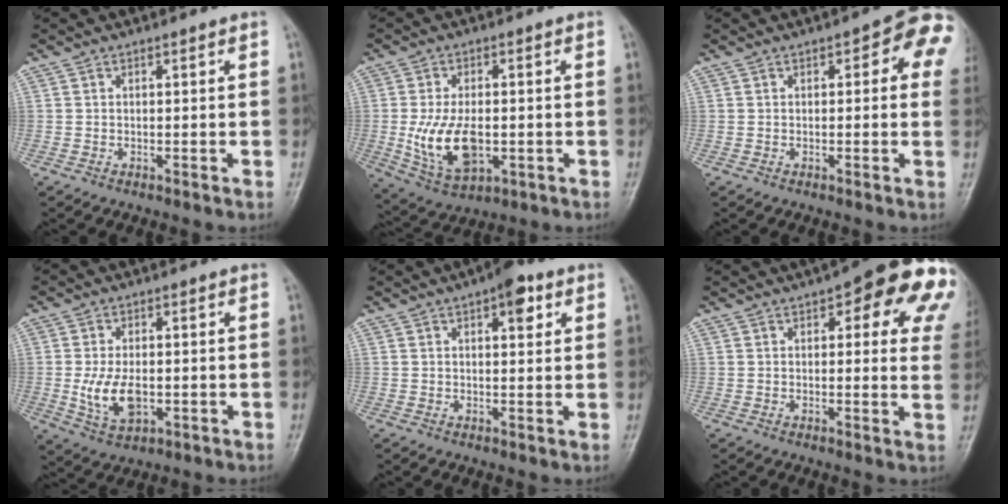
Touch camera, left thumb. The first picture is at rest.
{"total": 11.3, "force": [-1.8, 6.3, 9.1], "torque": [-0.168, -0.003, -0.018]}
{"total": 8.3, "force": [2.2, 3.5, 7.3], "torque": [-0.051, 0.011, 0.012]}
{"total": 7.6, "force": [-1.2, 4.3, 6.1], "torque": [-0.113, -0.004, -0.014]}
{"total": 5.4, "force": [2.6, 2.3, 4.1], "torque": [-0.037, -0.005, 0.027]}
{"total": 18.5, "force": [7.6, 6.9, 15.4], "torque": [-0.155, -0.004, 0.079]}